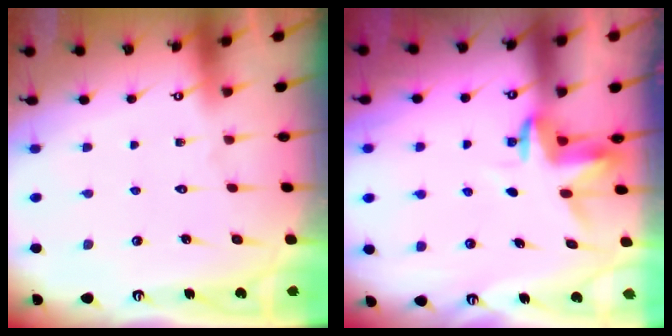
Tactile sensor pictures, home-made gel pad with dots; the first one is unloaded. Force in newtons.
{"total": 3.5, "press": 3.5, "slide": 0.2}